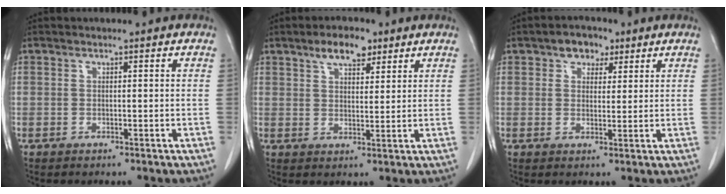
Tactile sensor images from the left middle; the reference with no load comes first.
{"total": 5.6, "force": [3.7, 2.3, 3.5], "torque": [-0.061, 0.008, 0.063]}
{"total": 4.1, "force": [2.4, 2.8, 1.9], "torque": [-0.028, 0.012, 0.038]}